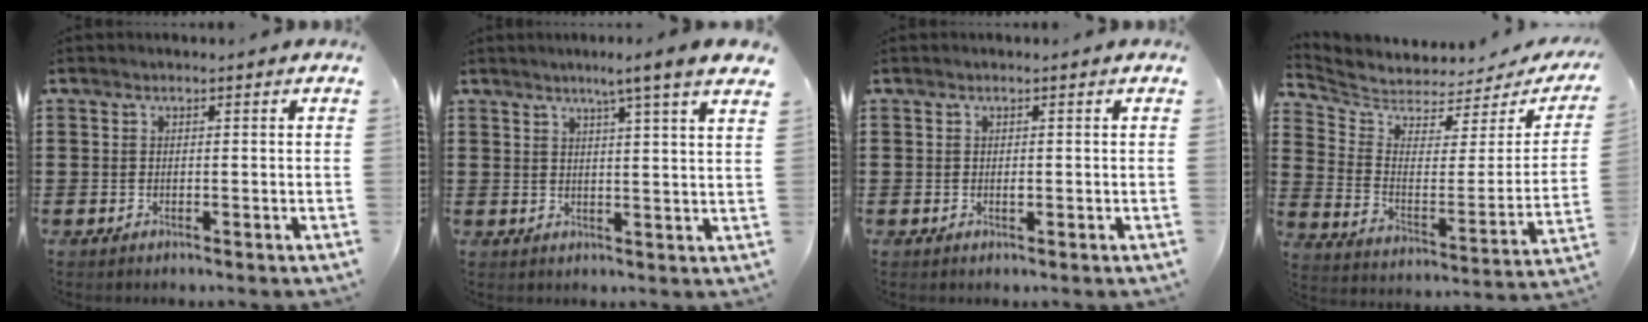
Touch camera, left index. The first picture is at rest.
{"total": 4.8, "force": [3.5, -1.0, 3.1], "torque": [-0.061, -0.017, 0.054]}
{"total": 0.5, "force": [-0.1, 0.3, 0.5], "torque": [-0.011, -0.003, -0.001]}
{"total": 3.8, "force": [3.6, 1.1, 0.2], "torque": [-0.034, -0.042, 0.056]}